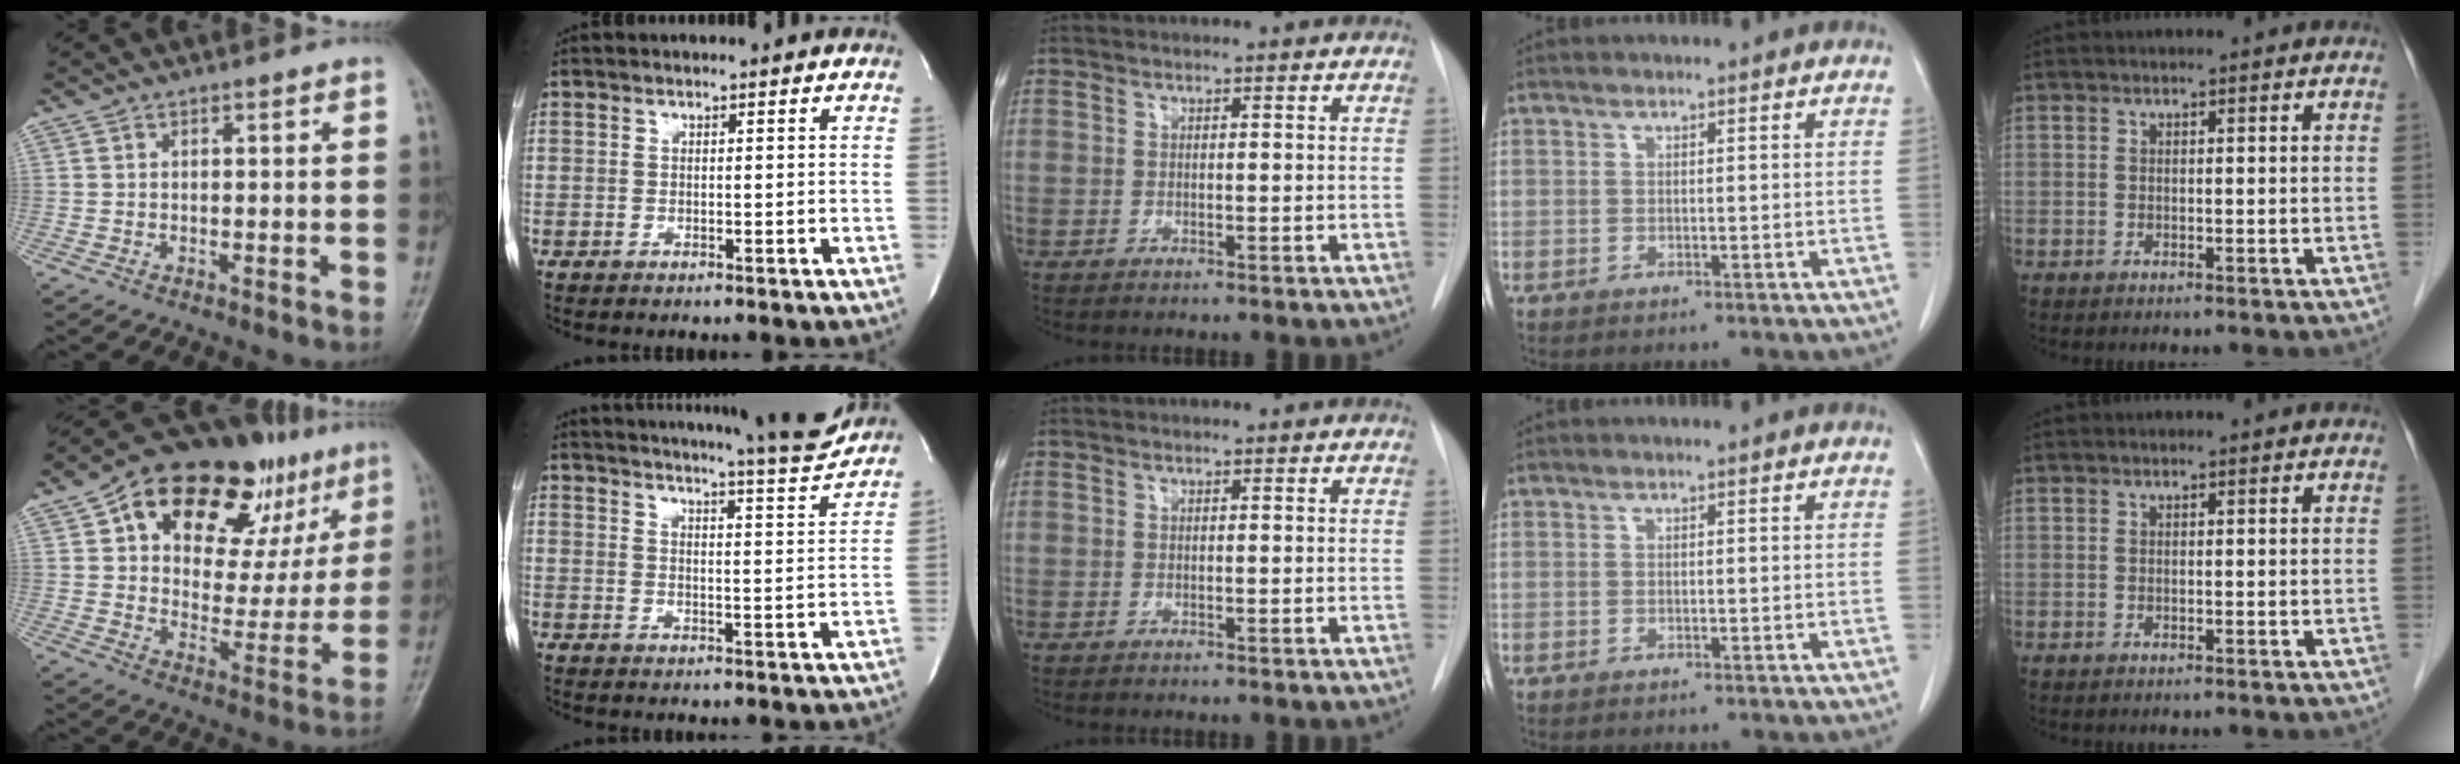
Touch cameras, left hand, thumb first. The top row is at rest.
{"thumb": {"total": 26.0, "force": [13.9, 14.2, 16.8], "torque": [-0.197, -0.007, 0.216]}, "index": {"total": 15.6, "force": [14.8, -0.7, 5.0], "torque": [-0.082, -0.055, 0.188]}}